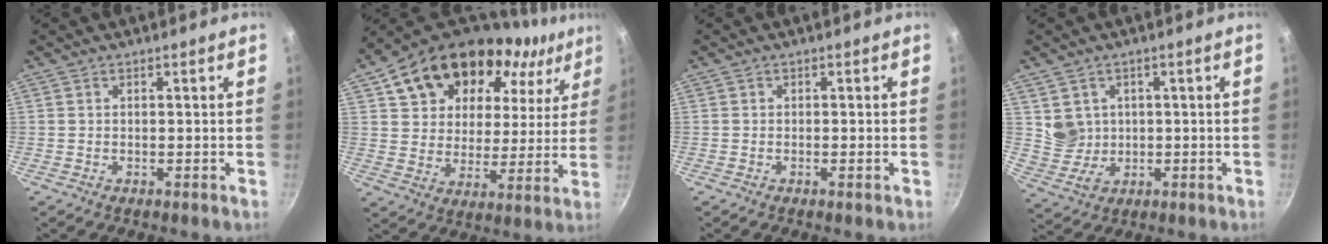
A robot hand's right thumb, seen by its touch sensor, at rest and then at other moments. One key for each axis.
{"total": 23.8, "fx": 13.0, "fy": 15.3, "fz": 12.9, "tx": -0.205, "ty": -0.006, "tz": 0.219}
{"total": 0.8, "fx": -0.4, "fy": 0.1, "fz": 0.7, "tx": -0.014, "ty": 0.002, "tz": -0.008}
{"total": 5.5, "fx": 1.0, "fy": 5.0, "fz": 1.9, "tx": -0.019, "ty": 0.002, "tz": 0.034}